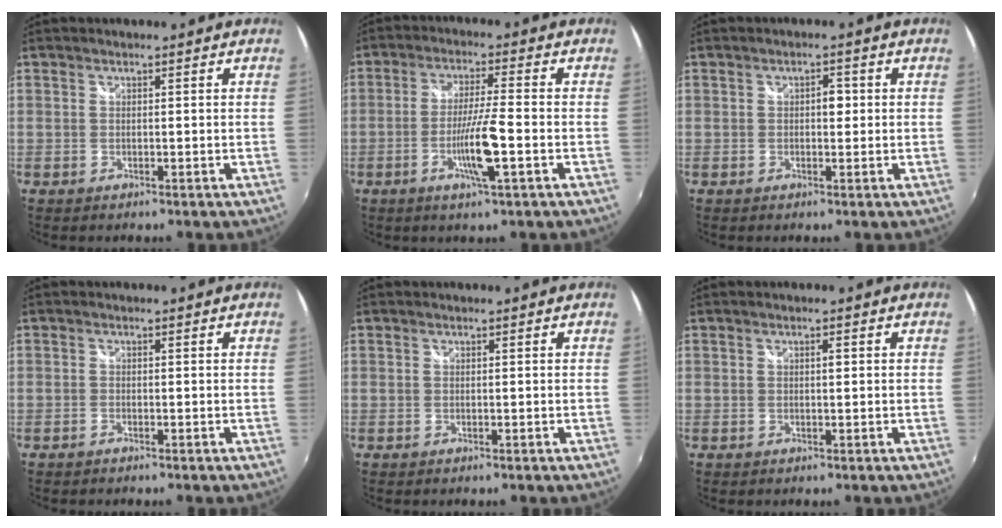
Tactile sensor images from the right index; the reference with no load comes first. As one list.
[{"total": 7.9, "force": [-2.9, -0.2, 7.4], "torque": [-0.138, -0.009, -0.054]}, {"total": 2.0, "force": [0.1, 1.3, 1.5], "torque": [-0.021, 0.007, -0.001]}, {"total": 0.8, "force": [-0.7, 0.3, 0.0], "torque": [-0.003, -0.004, -0.015]}, {"total": 0.0}, {"total": 0.6, "force": [0.2, 0.1, 0.6], "torque": [-0.009, 0.003, 0.004]}]